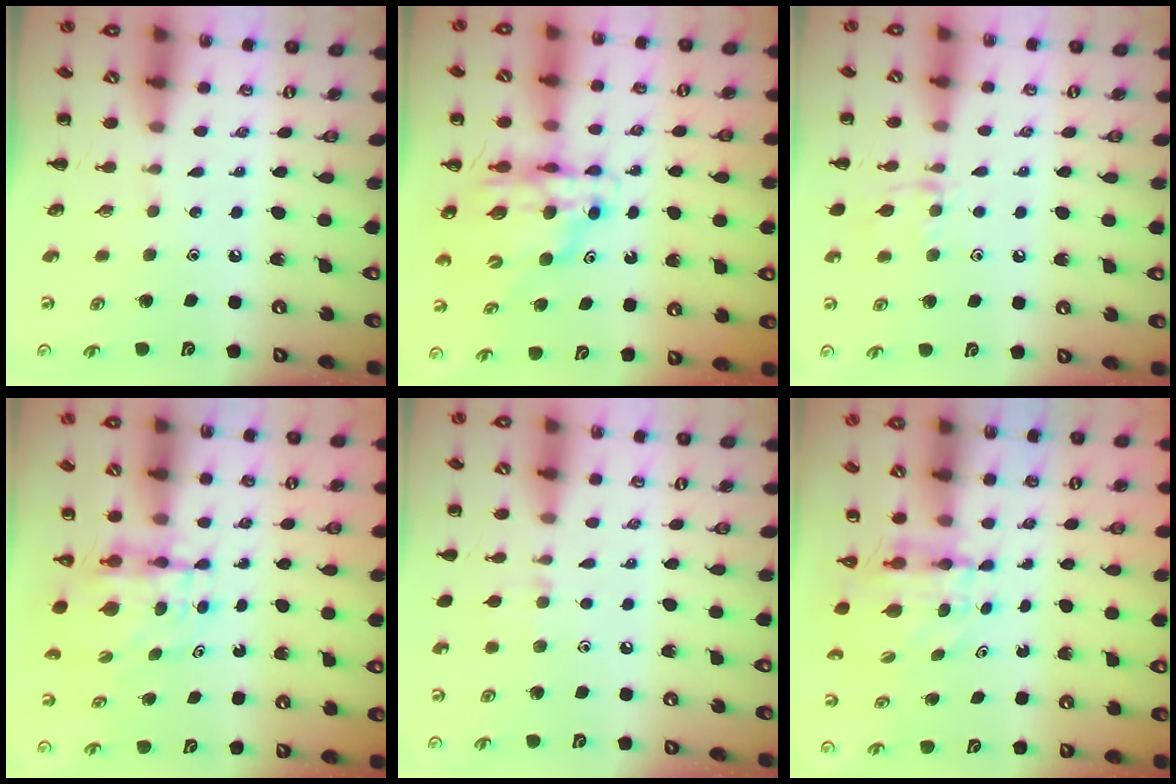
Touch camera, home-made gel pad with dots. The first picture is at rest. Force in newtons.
{"total": 12.6, "press": 12.1, "slide": 3.4}
{"total": 8.5, "press": 8.4, "slide": 1.2}
{"total": 5.3, "press": 5.3, "slide": 0.7}
{"total": 5.0, "press": 4.6, "slide": 1.9}
{"total": 4.7, "press": 4.7, "slide": 0.1}